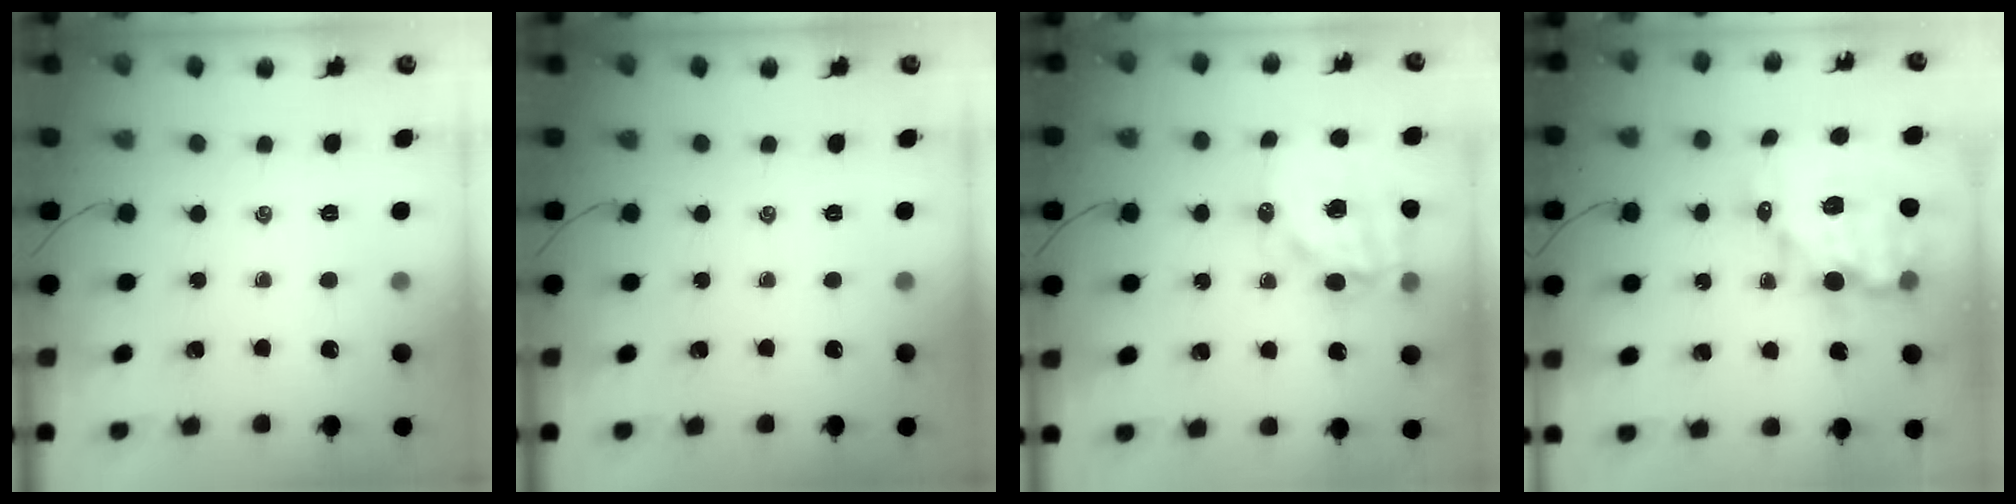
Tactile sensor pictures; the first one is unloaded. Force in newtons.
{"total": 0.0}
{"total": 16.8, "press": 16.4, "slide": 3.4}
{"total": 15.0, "press": 14.6, "slide": 3.4}